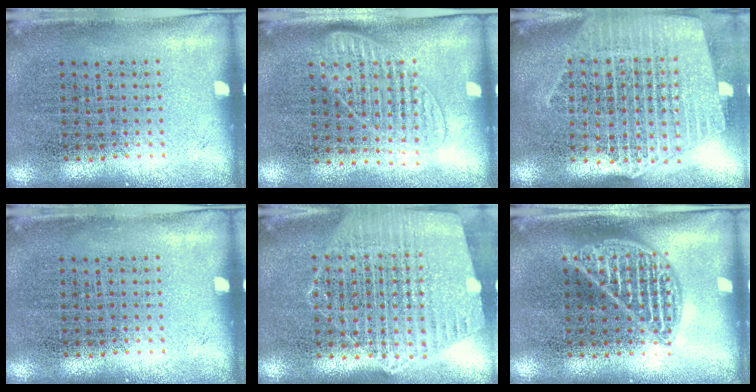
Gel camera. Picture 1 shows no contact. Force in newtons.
{"total": 1.2, "press": 1.1, "slide": 0.4}
{"total": 2.5, "press": 2.2, "slide": 1.2}
{"total": 0.0}
{"total": 1.4, "press": 1.4, "slide": 0.3}
{"total": 2.3, "press": 2.3, "slide": 0.3}